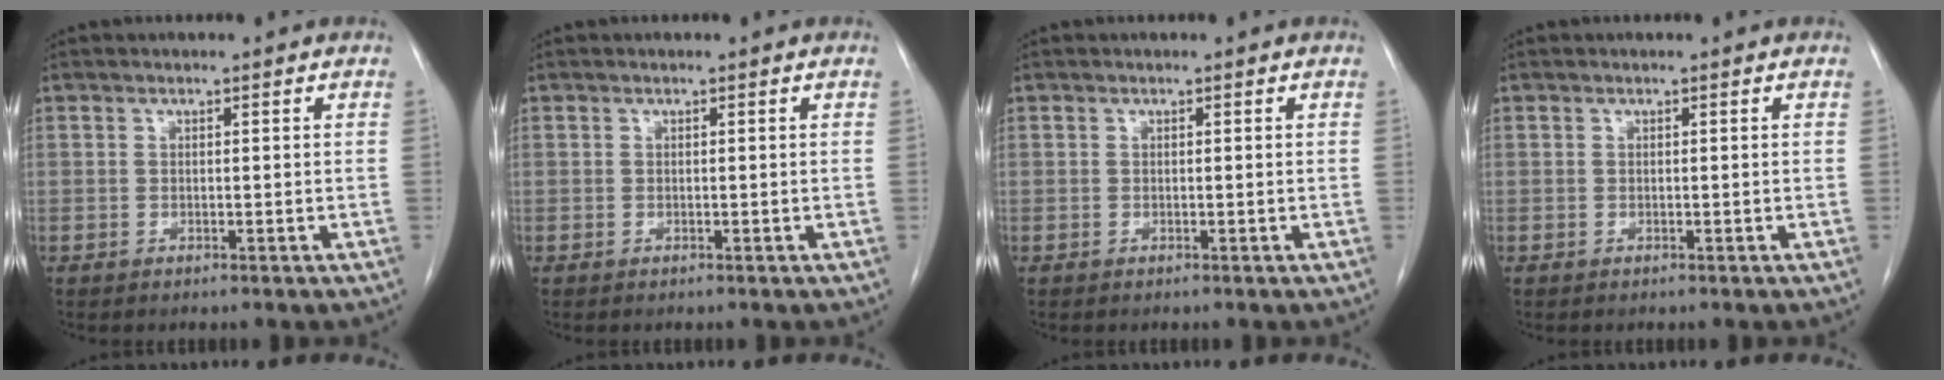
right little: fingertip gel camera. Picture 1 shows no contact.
{"total": 0.0}
{"total": 0.0}
{"total": 0.0}